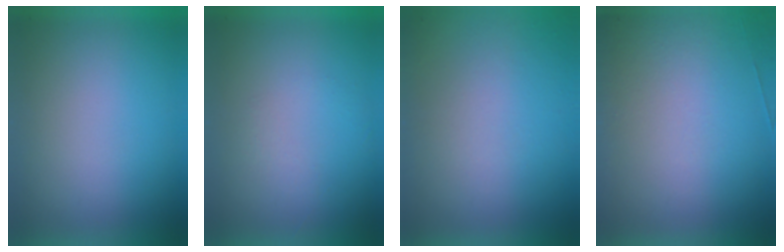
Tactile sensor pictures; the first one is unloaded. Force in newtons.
{"total": 1.2}
{"total": 6.1}
{"total": 4.6}